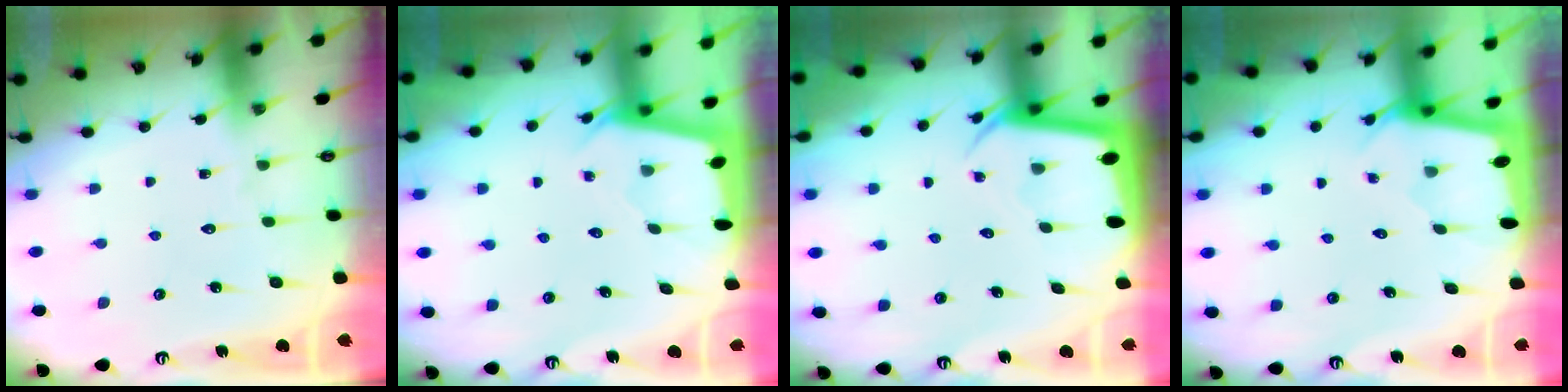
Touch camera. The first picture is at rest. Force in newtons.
{"total": 2.0, "press": 2.0, "slide": 0.3}
{"total": 2.7, "press": 2.7, "slide": 0.1}
{"total": 1.6, "press": 1.5, "slide": 0.2}